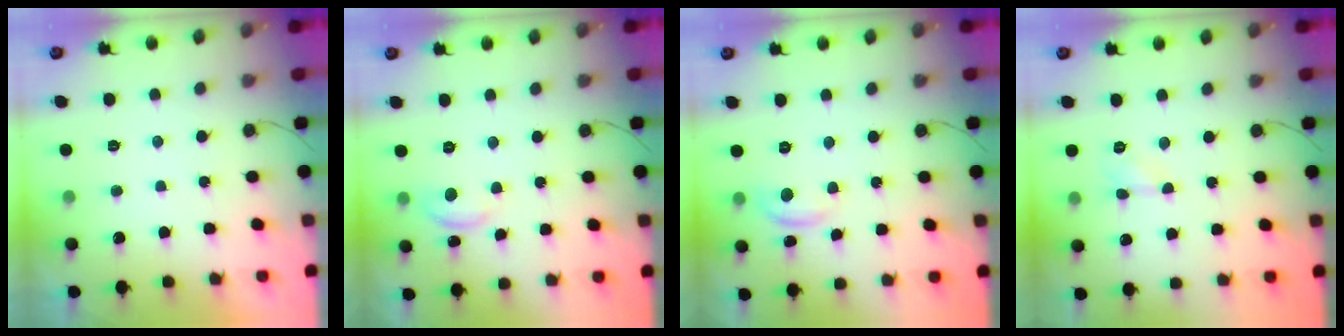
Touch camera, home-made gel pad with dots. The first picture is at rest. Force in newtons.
{"total": 4.9, "press": 4.8, "slide": 0.4}
{"total": 6.6, "press": 6.6, "slide": 0.3}
{"total": 3.6, "press": 3.6, "slide": 0.5}